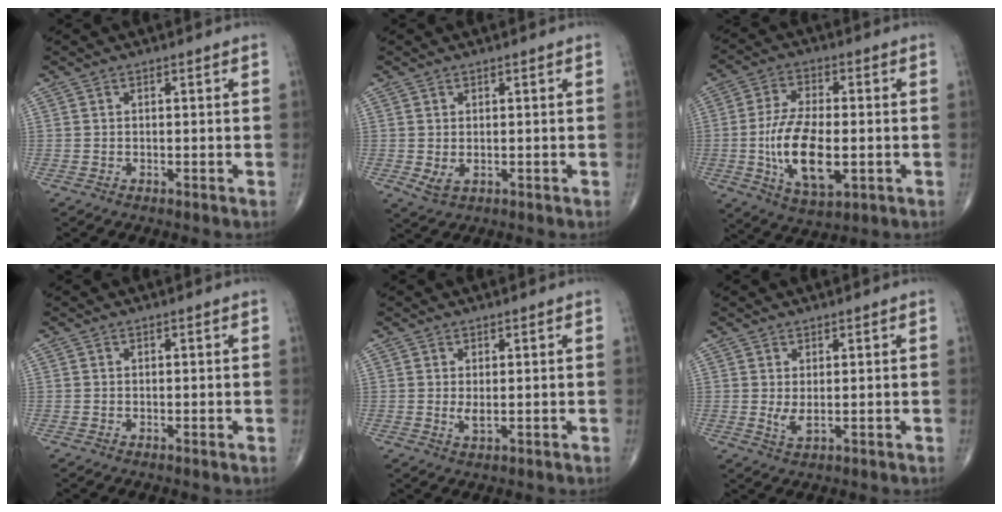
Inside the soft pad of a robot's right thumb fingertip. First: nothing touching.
{"total": 2.5, "force": [-0.1, 1.6, 1.9], "torque": [-0.037, -0.005, 0.005]}
{"total": 14.2, "force": [-2.3, 6.6, 12.3], "torque": [-0.229, -0.005, -0.036]}
{"total": 0.0}
{"total": 1.7, "force": [0.3, 0.6, 1.6], "torque": [-0.032, -0.007, 0.008]}
{"total": 2.4, "force": [0.4, 0.9, 2.2], "torque": [-0.045, -0.010, 0.012]}